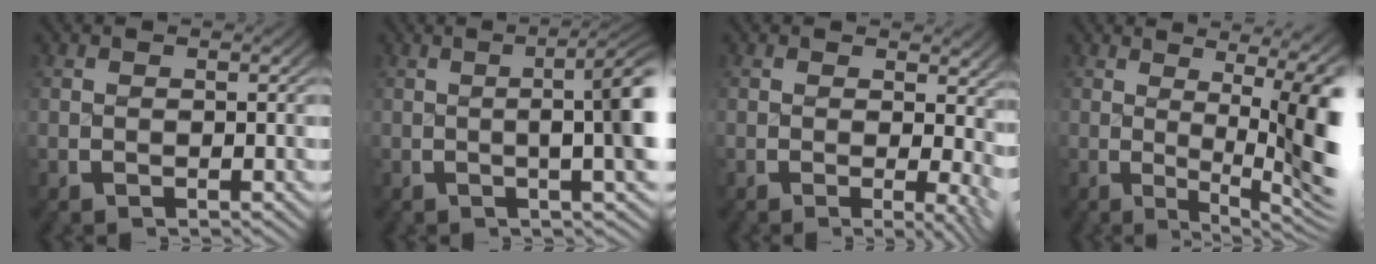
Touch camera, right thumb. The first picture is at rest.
{"total": 8.5, "force": [1.2, 2.8, 7.9], "torque": [-0.086, 0.021, 0.006]}
{"total": 3.6, "force": [-0.1, 1.9, 3.0], "torque": [-0.020, -0.013, -0.005]}
{"total": 9.8, "force": [0.4, 4.3, 8.8], "torque": [-0.112, -0.023, 0.009]}